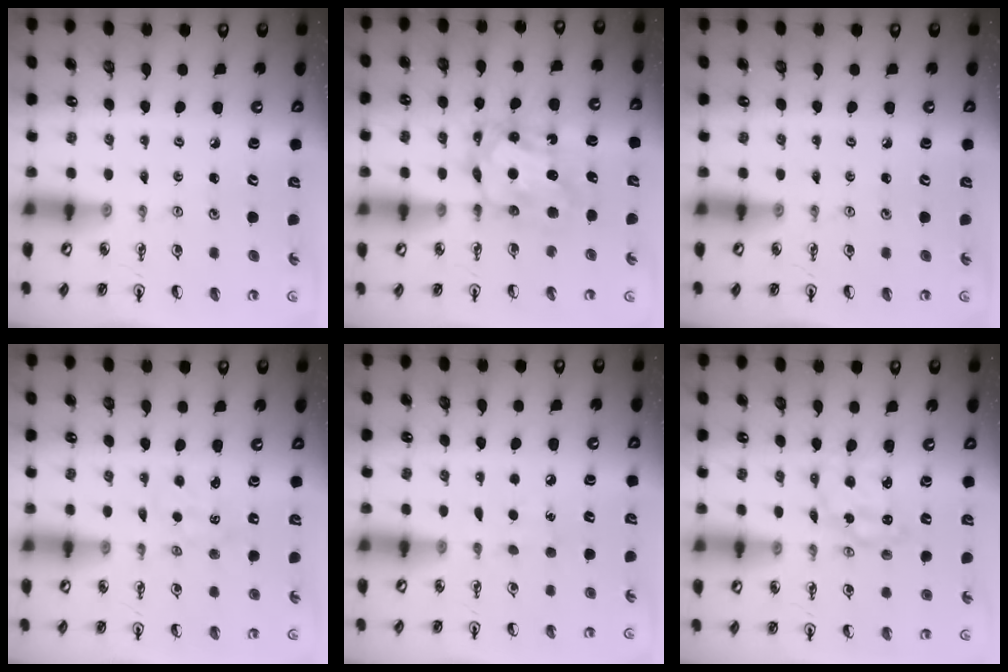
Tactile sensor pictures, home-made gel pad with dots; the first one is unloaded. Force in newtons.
{"total": 7.7, "press": 7.7, "slide": 0.8}
{"total": 0.0}
{"total": 1.5, "press": 1.4, "slide": 0.3}
{"total": 5.8, "press": 5.8, "slide": 0.7}
{"total": 2.6, "press": 2.6, "slide": 0.3}